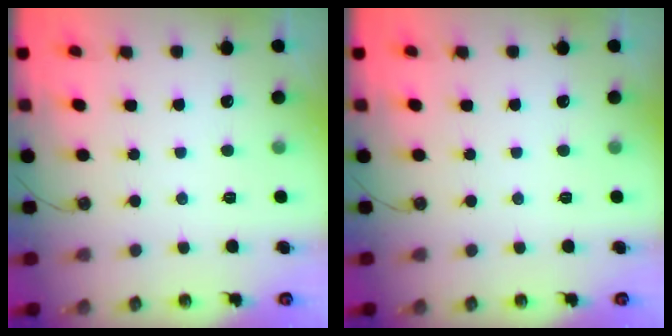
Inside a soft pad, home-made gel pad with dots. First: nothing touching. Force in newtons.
{"total": 0.0}